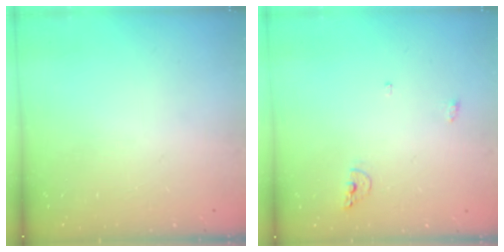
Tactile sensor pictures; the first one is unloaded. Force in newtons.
{"total": 5.7, "press": 5.6, "slide": 1.2}